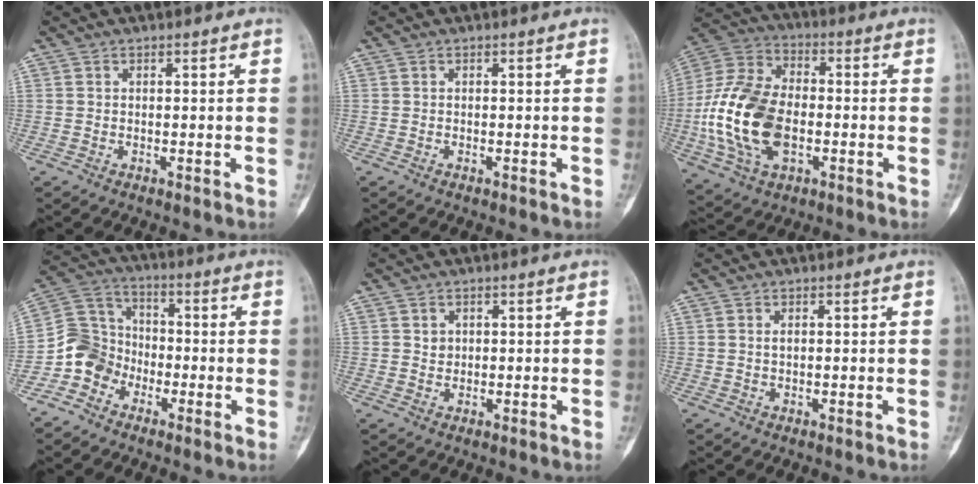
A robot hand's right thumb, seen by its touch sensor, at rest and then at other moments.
{"total": 0.0}
{"total": 19.3, "force": [-3.2, 12.3, 14.5], "torque": [-0.292, 0.015, -0.057]}
{"total": 8.9, "force": [-4.4, 7.6, 1.7], "torque": [-0.017, 0.055, -0.097]}
{"total": 1.7, "force": [0.4, 1.7, -0.1], "torque": [0.011, 0.001, 0.006]}
{"total": 0.7, "force": [0.2, 0.4, 0.6], "torque": [-0.007, 0.002, 0.003]}